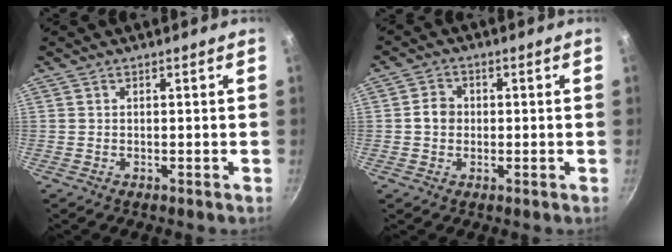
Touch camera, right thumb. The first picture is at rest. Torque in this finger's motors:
{"motor_torque": [0.90, 0.97, 0.54, -0.39, 0.00]}